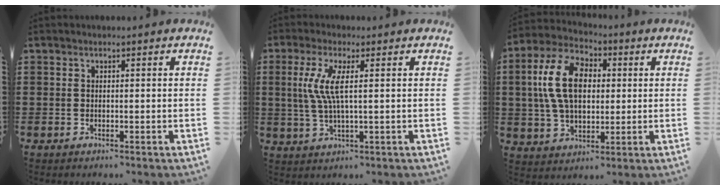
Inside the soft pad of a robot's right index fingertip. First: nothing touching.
{"total": 6.1, "force": [1.0, 0.8, 6.0], "torque": [-0.136, -0.013, 0.008]}
{"total": 12.0, "force": [1.8, 7.5, 9.3], "torque": [-0.210, 0.012, 0.025]}